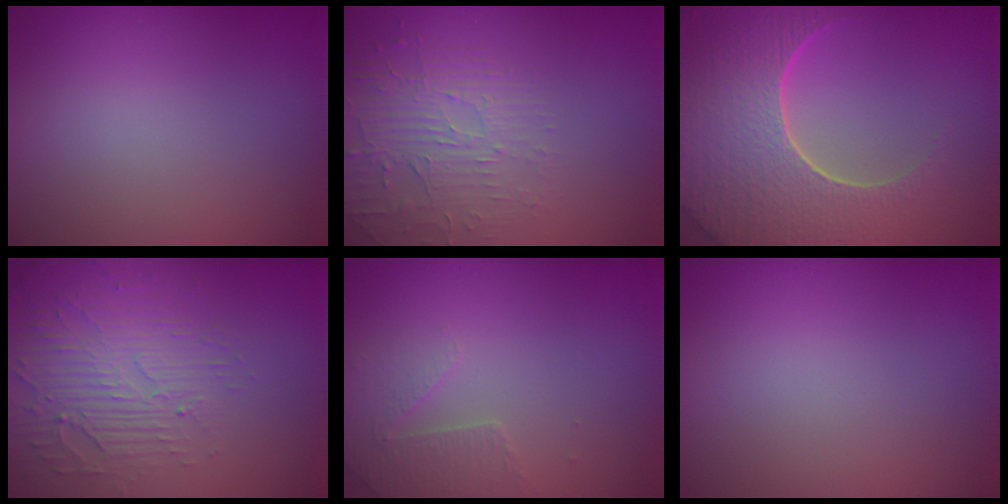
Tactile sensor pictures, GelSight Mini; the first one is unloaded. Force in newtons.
{"total": 2.2, "press": 1.7, "slide": 1.5}
{"total": 8.9, "press": 6.1, "slide": 6.5}
{"total": 5.2, "press": 3.3, "slide": 4.1}
{"total": 2.3, "press": 2.2, "slide": 0.6}
{"total": 0.0}